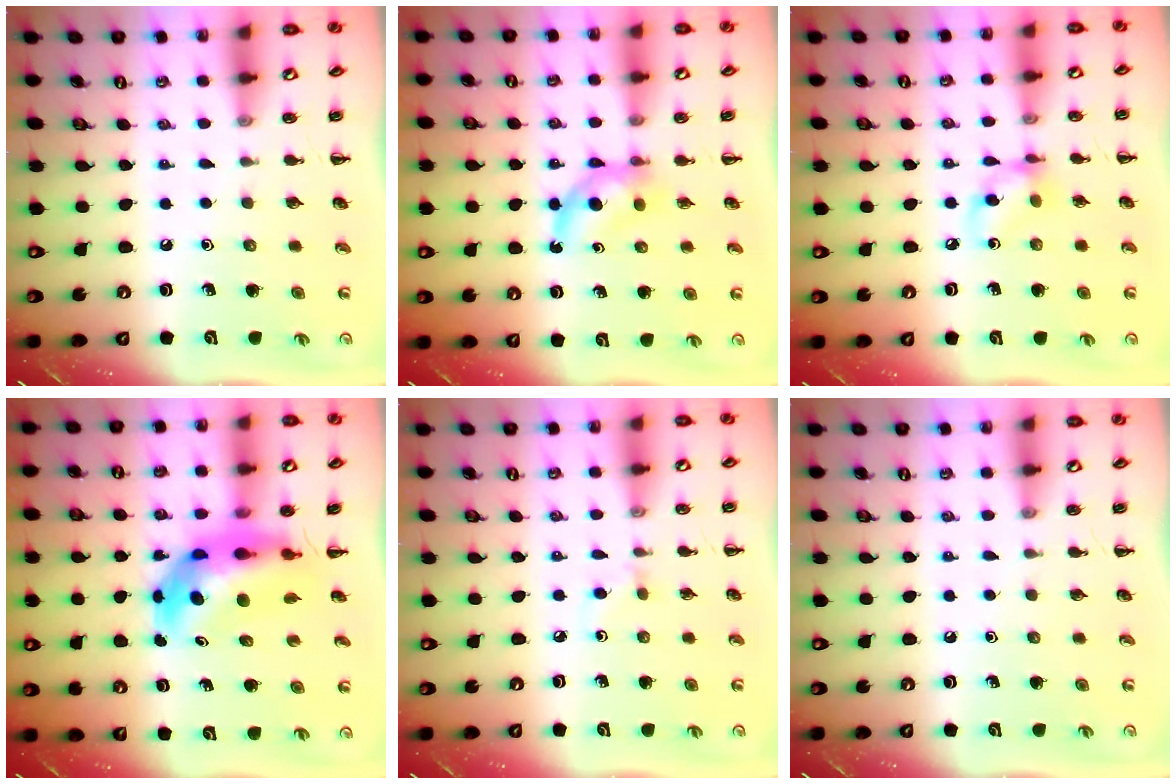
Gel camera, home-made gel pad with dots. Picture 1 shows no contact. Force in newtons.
{"total": 4.7, "press": 4.5, "slide": 1.2}
{"total": 7.4, "press": 7.4, "slide": 0.4}
{"total": 8.5, "press": 8.0, "slide": 2.6}
{"total": 2.7, "press": 2.5, "slide": 1.0}
{"total": 0.7, "press": 0.6, "slide": 0.4}